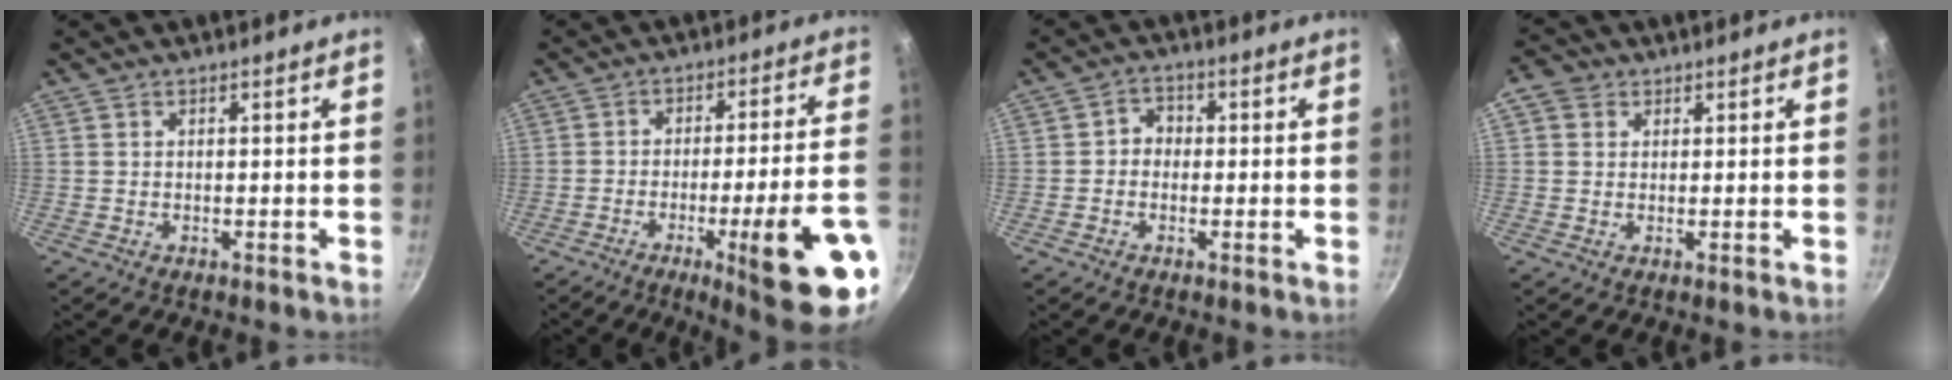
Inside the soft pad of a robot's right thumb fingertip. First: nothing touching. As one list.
[{"total": 19.9, "force": [-8.3, 2.9, 17.9], "torque": [-0.223, 0.033, -0.110]}, {"total": 3.1, "force": [-0.5, 2.7, 1.3], "torque": [-0.003, 0.012, -0.017]}, {"total": 3.3, "force": [1.1, 2.9, 1.2], "torque": [-0.005, 0.000, 0.010]}]